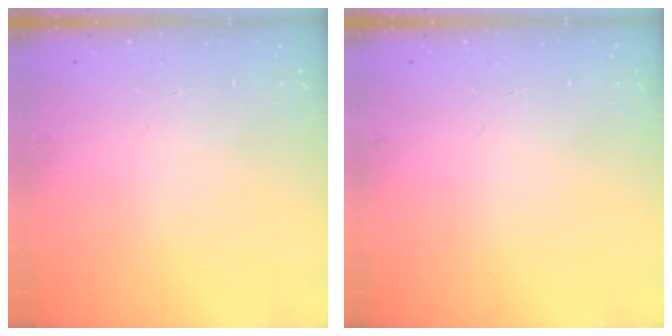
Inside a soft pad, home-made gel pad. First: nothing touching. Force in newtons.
{"total": 0.0}